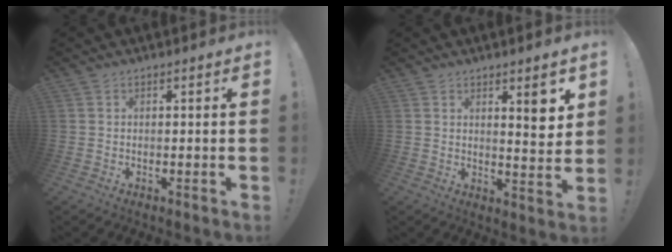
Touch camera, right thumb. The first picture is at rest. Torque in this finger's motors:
{"motor_torque": [-0.22, 0.44, -0.04, 0.16, 0.10]}